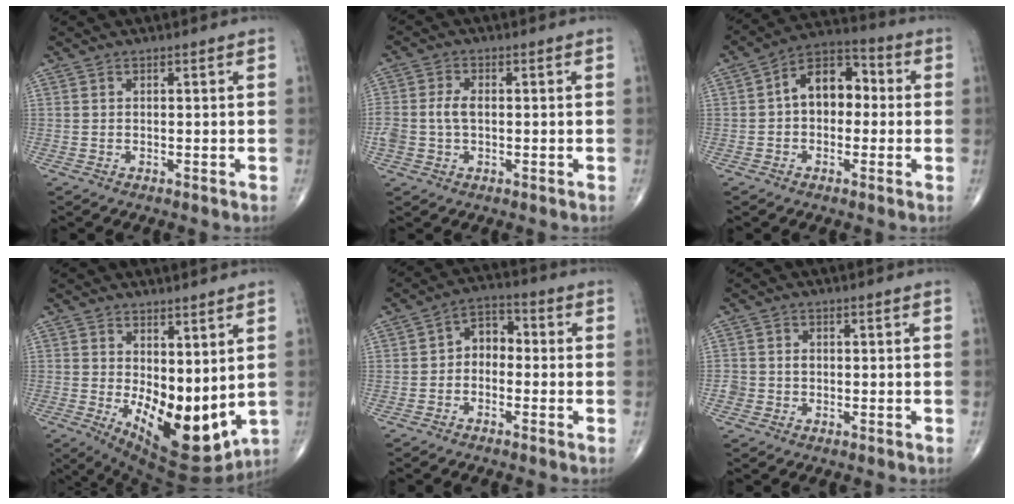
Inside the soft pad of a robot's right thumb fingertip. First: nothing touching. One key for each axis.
{"total": 4.9, "fx": -0.2, "fy": 3.2, "fz": 3.7, "tx": -0.088, "ty": 0.013, "tz": -0.004}
{"total": 10.4, "fx": 0.4, "fy": 7.1, "fz": 7.7, "tx": -0.089, "ty": 0.036, "tz": -0.010}
{"total": 15.5, "fx": 0.2, "fy": 7.8, "fz": 13.4, "tx": -0.183, "ty": -0.043, "tz": 0.029}
{"total": 5.6, "fx": -0.9, "fy": 4.1, "fz": 3.7, "tx": -0.034, "ty": 0.030, "tz": -0.033}
{"total": 2.4, "fx": -0.4, "fy": 2.3, "fz": 0.6, "tx": 0.008, "ty": 0.009, "tz": -0.006}